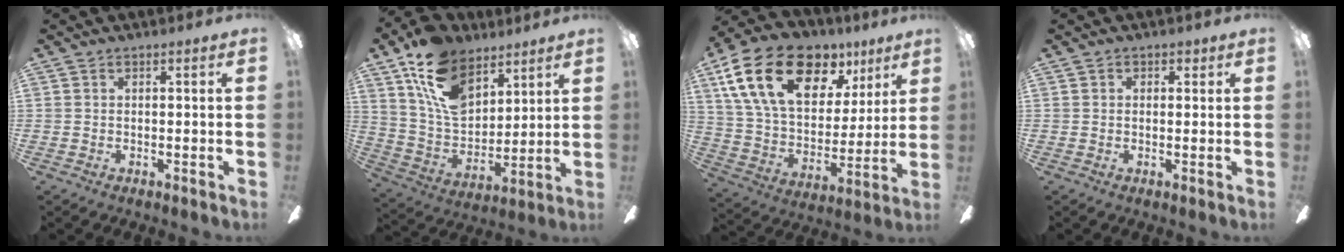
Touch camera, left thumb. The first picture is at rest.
{"total": 17.9, "force": [10.4, 10.8, 9.8], "torque": [-0.191, -0.040, 0.196]}
{"total": 24.1, "force": [12.2, 14.6, 14.9], "torque": [-0.264, -0.045, 0.219]}
{"total": 1.2, "force": [0.4, 0.9, 0.6], "torque": [-0.003, 0.003, 0.004]}